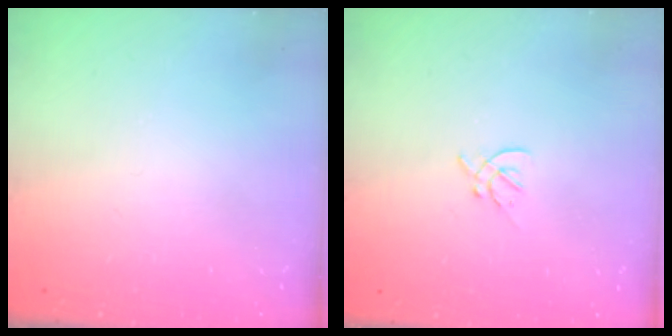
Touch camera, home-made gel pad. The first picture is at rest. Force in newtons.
{"total": 2.2, "press": 2.1, "slide": 0.6}